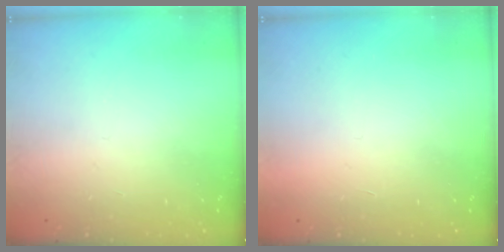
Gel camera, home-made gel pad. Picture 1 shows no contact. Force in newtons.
{"total": 1.5, "press": 1.5, "slide": 0.1}